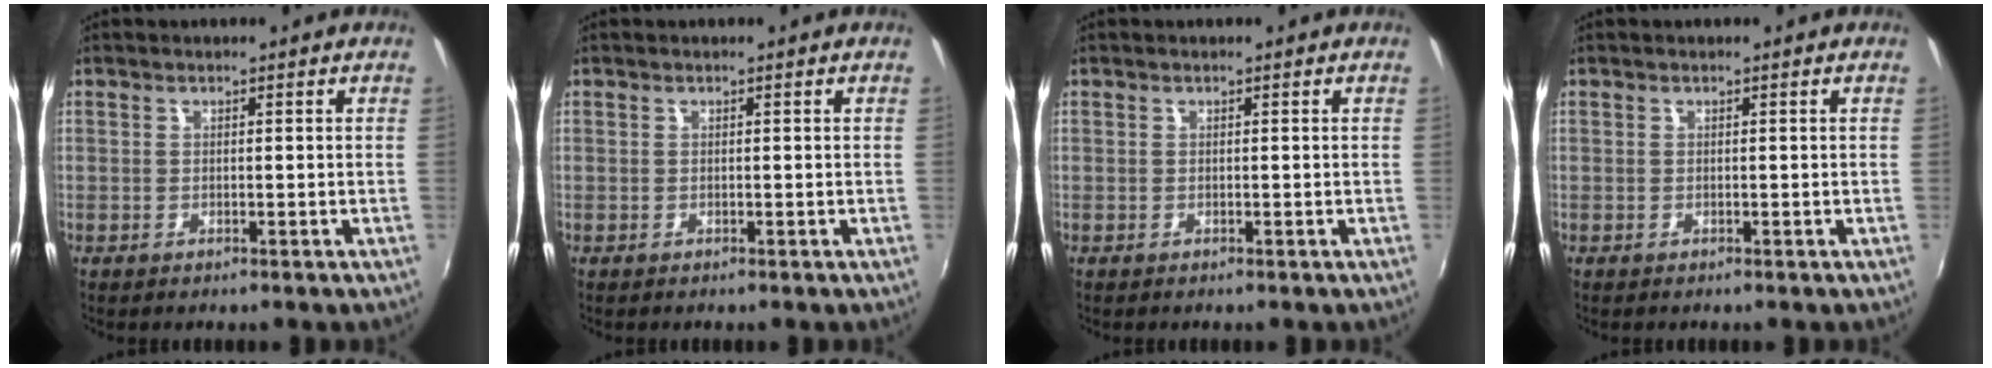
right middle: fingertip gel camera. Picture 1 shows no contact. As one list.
[{"total": 0.0}, {"total": 0.0}, {"total": 0.0}]